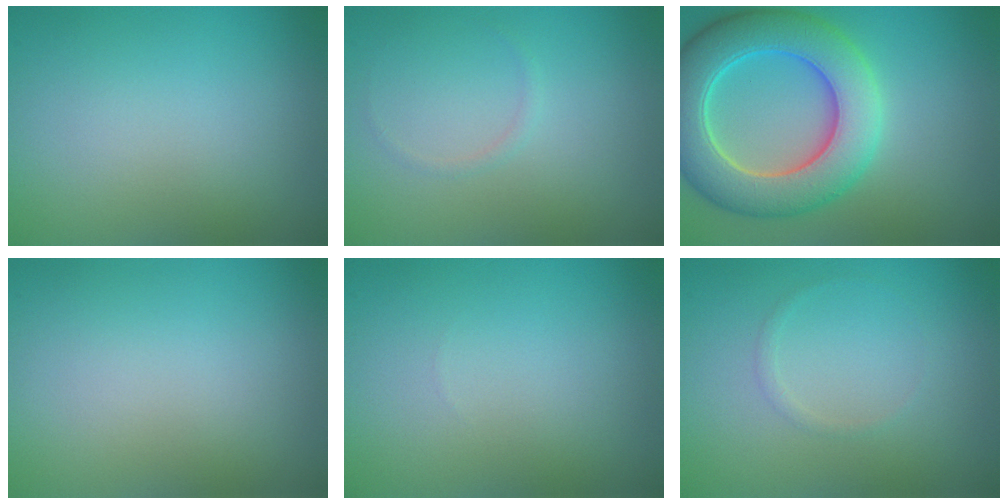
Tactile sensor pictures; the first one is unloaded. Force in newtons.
{"total": 0.5, "press": 0.5, "slide": 0.1}
{"total": 9.4, "press": 9.4, "slide": 0.3}
{"total": 0.0}
{"total": 0.0}
{"total": 0.6, "press": 0.6, "slide": 0.1}